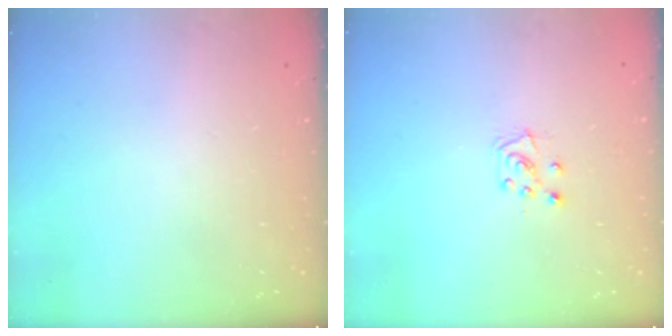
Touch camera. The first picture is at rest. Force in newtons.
{"total": 5.4, "press": 5.4, "slide": 0.6}